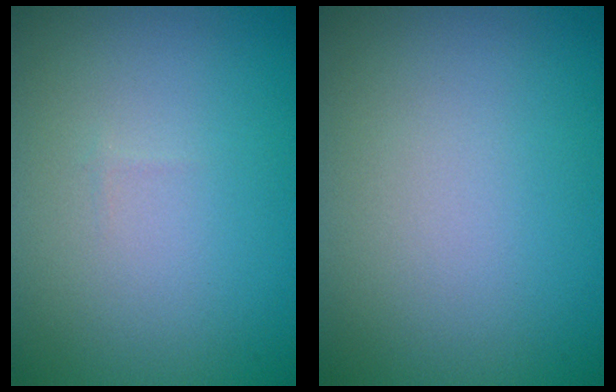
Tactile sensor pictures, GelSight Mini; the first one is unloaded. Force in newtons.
{"total": 0.0}